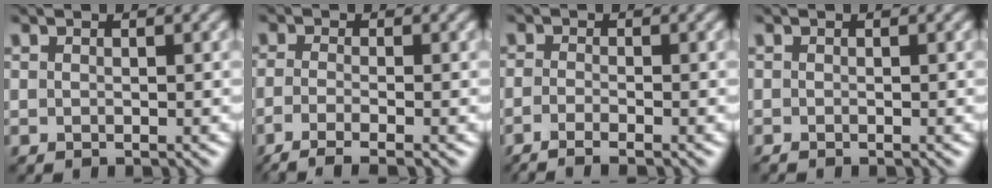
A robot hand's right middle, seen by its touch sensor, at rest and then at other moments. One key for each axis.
{"total": 3.9, "fx": -2.3, "fy": 1.0, "fz": 2.9, "tx": -0.052, "ty": -0.011, "tz": -0.055}
{"total": 2.8, "fx": -1.7, "fy": 0.7, "fz": 2.1, "tx": -0.040, "ty": -0.011, "tz": -0.038}
{"total": 0.6, "fx": -0.5, "fy": 0.1, "fz": 0.4, "tx": -0.006, "ty": -0.005, "tz": -0.011}